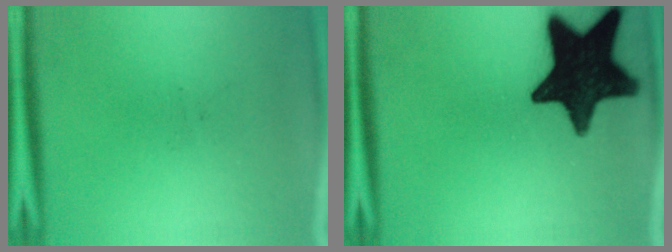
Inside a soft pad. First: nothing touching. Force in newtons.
{"total": 19.0}